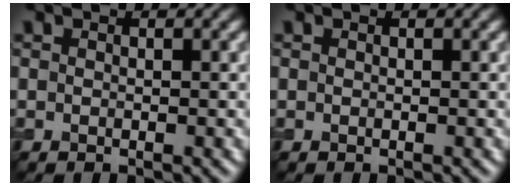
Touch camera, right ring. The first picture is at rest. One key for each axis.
{"total": 0.0}